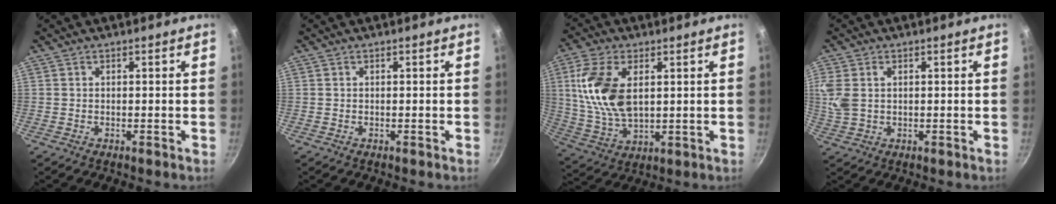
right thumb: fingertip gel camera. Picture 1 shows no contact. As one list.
[{"total": 0.0}, {"total": 14.2, "force": [3.2, 7.9, 11.3], "torque": [-0.214, -0.011, 0.069]}, {"total": 6.2, "force": [1.5, 4.2, 4.3], "torque": [-0.094, 0.003, 0.032]}]